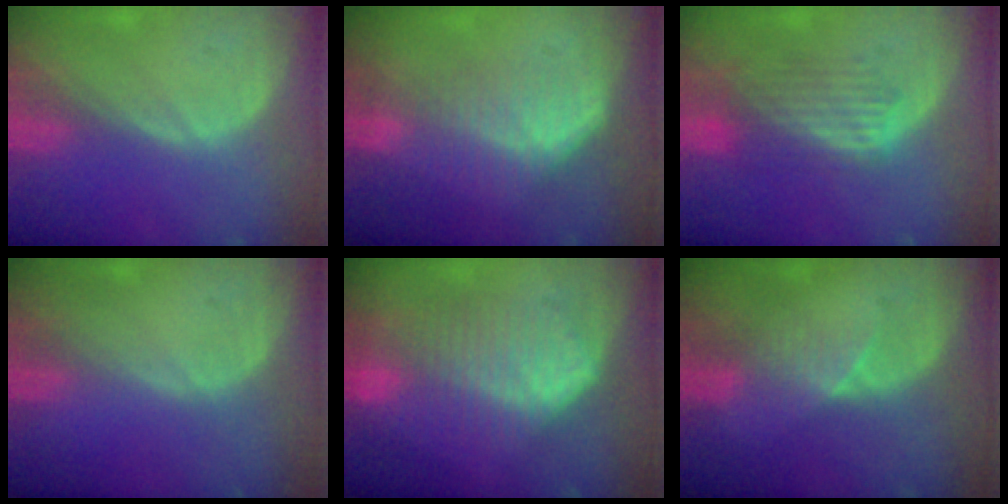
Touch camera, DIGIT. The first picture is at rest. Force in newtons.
{"total": 7.4, "press": 6.4, "slide": 3.8}
{"total": 5.9, "press": 5.9, "slide": 0.4}
{"total": 0.0}
{"total": 10.0, "press": 10.0, "slide": 0.4}
{"total": 3.6, "press": 3.3, "slide": 1.4}